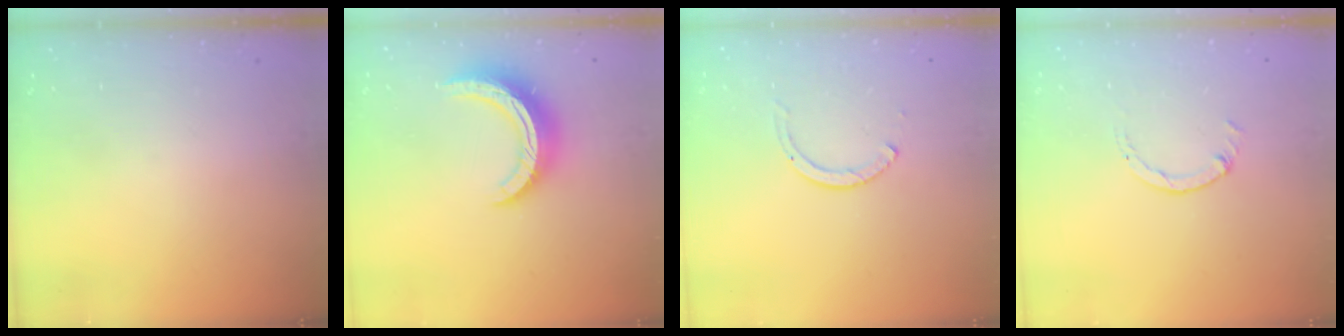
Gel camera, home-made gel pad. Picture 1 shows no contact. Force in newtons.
{"total": 13.2, "press": 13.2, "slide": 0.3}
{"total": 2.6, "press": 2.6, "slide": 0.3}
{"total": 1.1, "press": 1.1, "slide": 0.2}